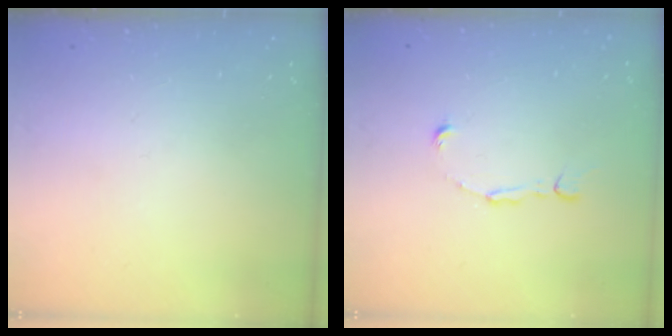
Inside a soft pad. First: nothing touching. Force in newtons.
{"total": 2.8, "press": 2.8, "slide": 0.1}